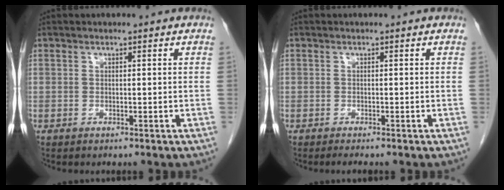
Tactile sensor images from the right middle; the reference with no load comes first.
{"total": 1.2, "force": [-1.0, 0.0, 0.6], "torque": [-0.010, -0.004, -0.013]}